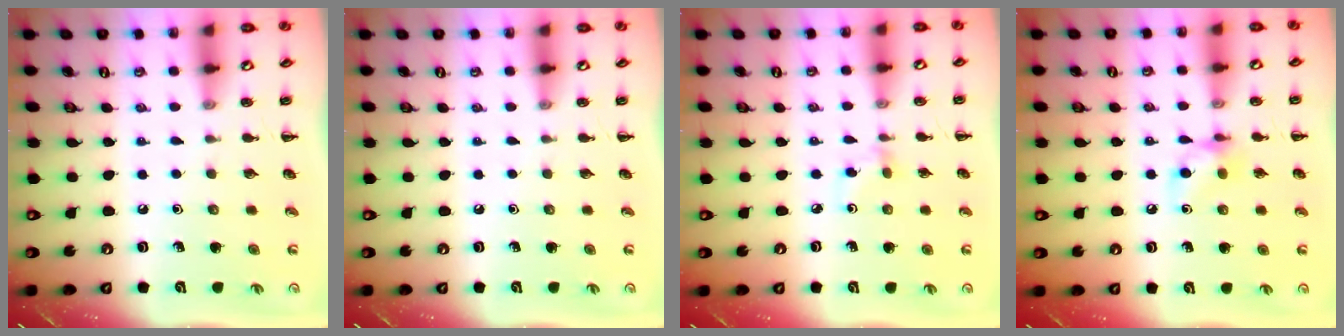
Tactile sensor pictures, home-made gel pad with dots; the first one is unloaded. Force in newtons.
{"total": 0.0}
{"total": 2.6, "press": 2.4, "slide": 1.1}
{"total": 7.5, "press": 7.4, "slide": 0.5}